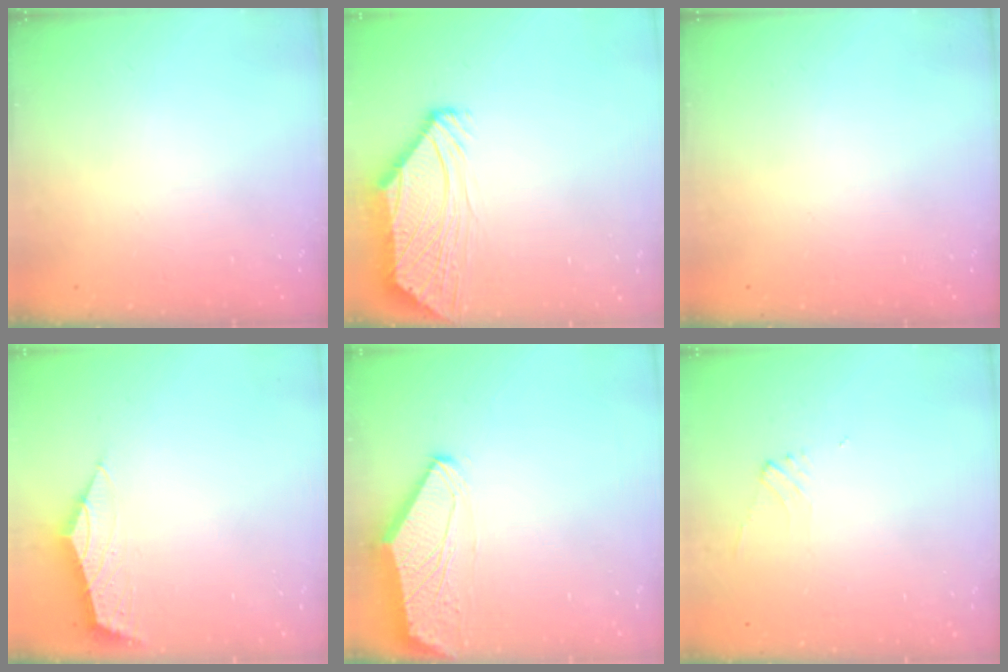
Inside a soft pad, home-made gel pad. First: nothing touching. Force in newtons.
{"total": 5.6, "press": 5.5, "slide": 1.1}
{"total": 0.0}
{"total": 2.1, "press": 2.0, "slide": 0.7}
{"total": 0.0}
{"total": 0.8, "press": 0.7, "slide": 0.3}